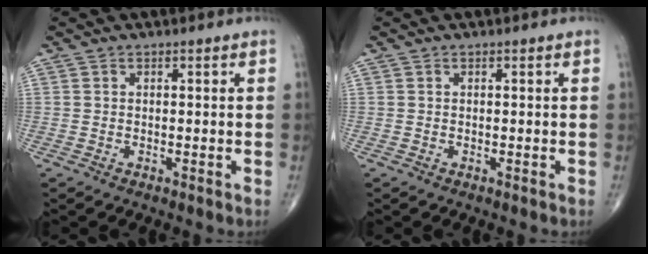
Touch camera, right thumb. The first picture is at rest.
{"total": 0.0}